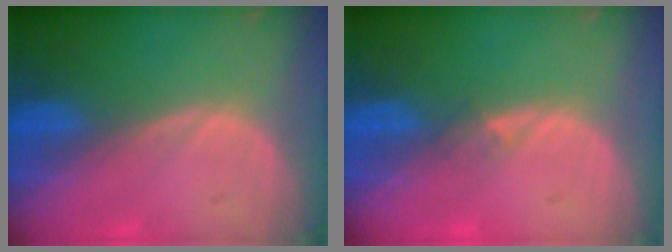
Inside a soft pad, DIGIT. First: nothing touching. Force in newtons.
{"total": 1.2, "press": 0.9, "slide": 0.9}